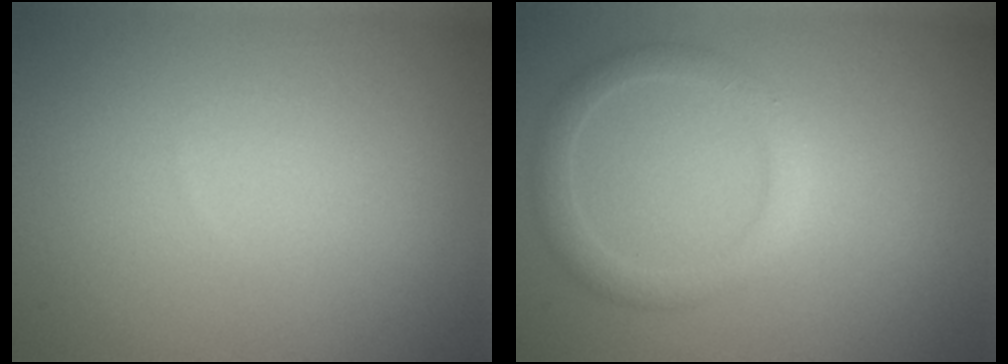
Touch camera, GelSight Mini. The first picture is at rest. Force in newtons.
{"total": 2.3, "press": 2.3, "slide": 0.1}